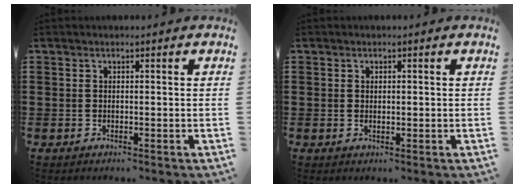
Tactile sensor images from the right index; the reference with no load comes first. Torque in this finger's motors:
{"motor_torque": [-0.05, 2.07, -0.03, -0.01]}